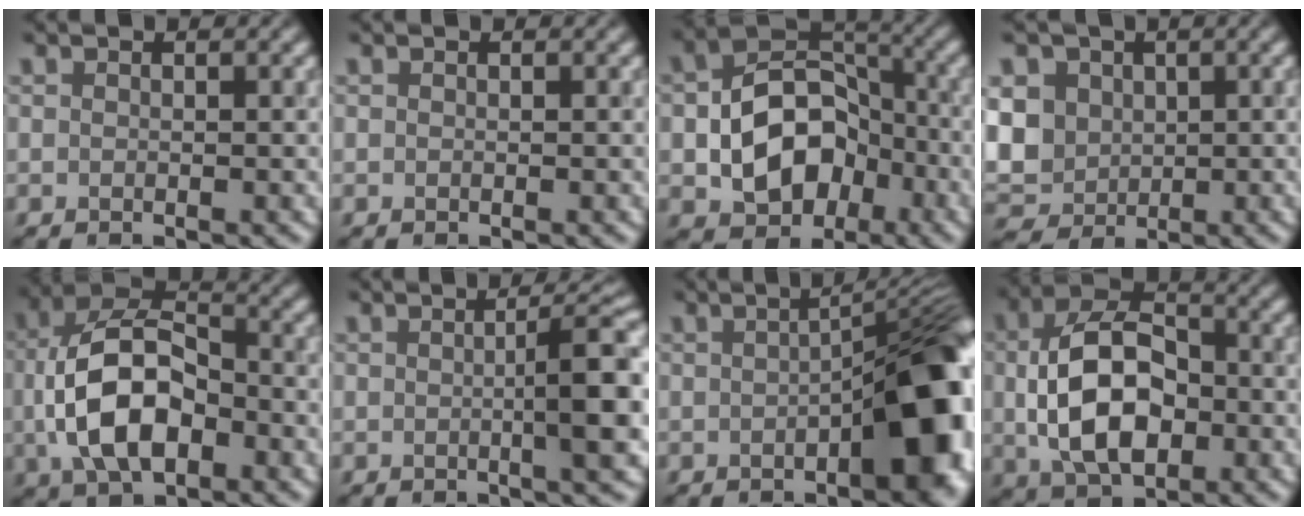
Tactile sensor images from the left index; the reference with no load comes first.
{"total": 0.0}
{"total": 8.8, "force": [-2.0, 6.2, 5.9], "torque": [-0.092, 0.007, -0.037]}
{"total": 7.5, "force": [0.9, 6.3, 3.9], "torque": [-0.096, 0.012, 0.001]}
{"total": 9.5, "force": [-1.9, 5.4, 7.6], "torque": [-0.160, 0.008, -0.042]}
{"total": 5.0, "force": [-0.3, 0.7, 4.9], "torque": [-0.070, 0.009, -0.008]}
{"total": 11.9, "force": [-2.0, 4.9, 10.6], "torque": [-0.099, 0.000, -0.029]}
{"total": 9.4, "force": [-0.5, 5.8, 7.3], "torque": [-0.150, 0.003, -0.009]}